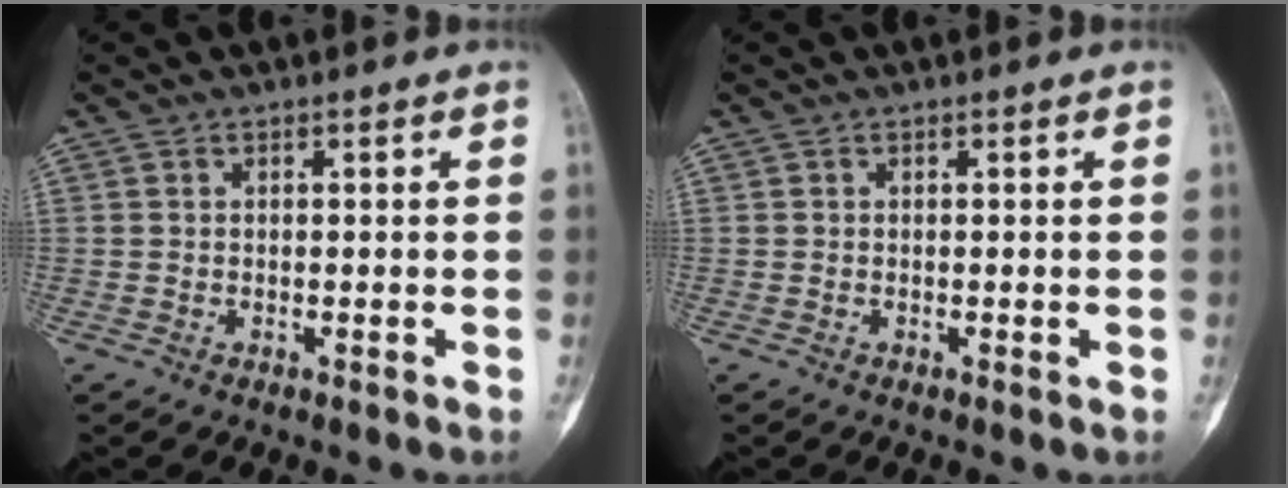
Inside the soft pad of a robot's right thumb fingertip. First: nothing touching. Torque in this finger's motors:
{"motor_torque": [-0.29, -0.09, -0.20, 0.00, 0.01]}